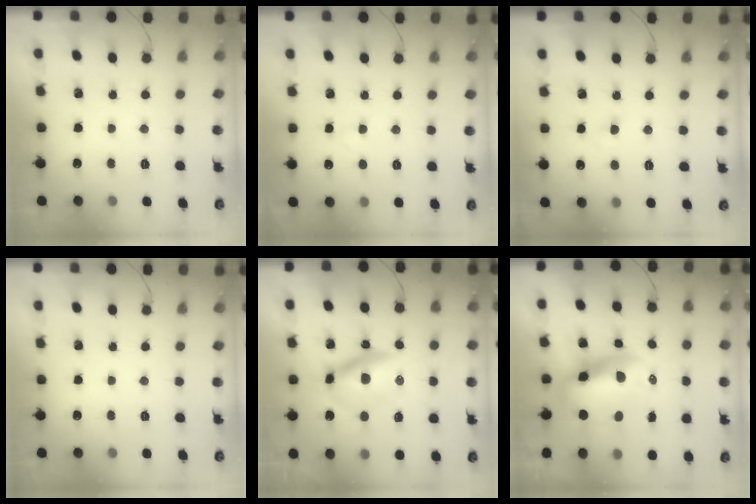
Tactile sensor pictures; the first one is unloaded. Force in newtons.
{"total": 1.3, "press": 1.1, "slide": 0.7}
{"total": 2.8, "press": 2.6, "slide": 1.0}
{"total": 0.0}
{"total": 7.4, "press": 7.1, "slide": 2.1}
{"total": 9.6, "press": 9.2, "slide": 2.8}